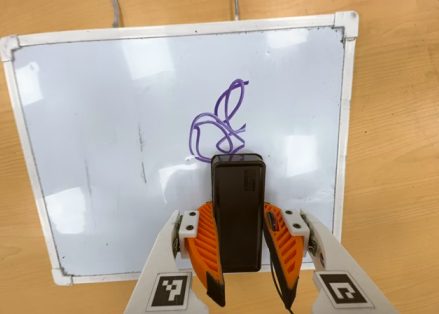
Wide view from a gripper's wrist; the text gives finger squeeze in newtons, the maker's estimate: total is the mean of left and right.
{"total": 6.2, "left": 5.4, "right": 7.0}